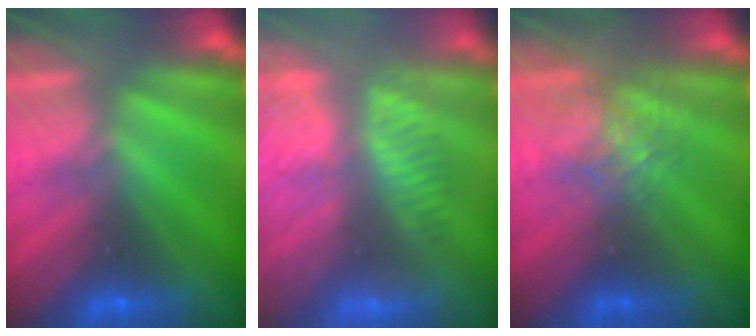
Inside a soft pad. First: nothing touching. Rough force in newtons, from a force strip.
{"total": 3.6}
{"total": 2.7}